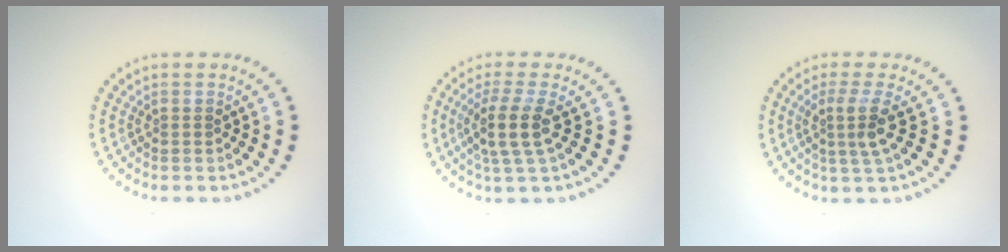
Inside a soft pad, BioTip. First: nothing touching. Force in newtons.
{"total": 3.5, "press": 2.7, "slide": 2.2}
{"total": 2.7, "press": 2.0, "slide": 1.8}